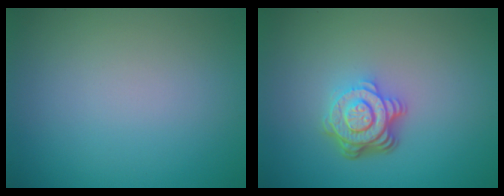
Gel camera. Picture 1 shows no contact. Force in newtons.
{"total": 4.8, "press": 3.4, "slide": 3.3}